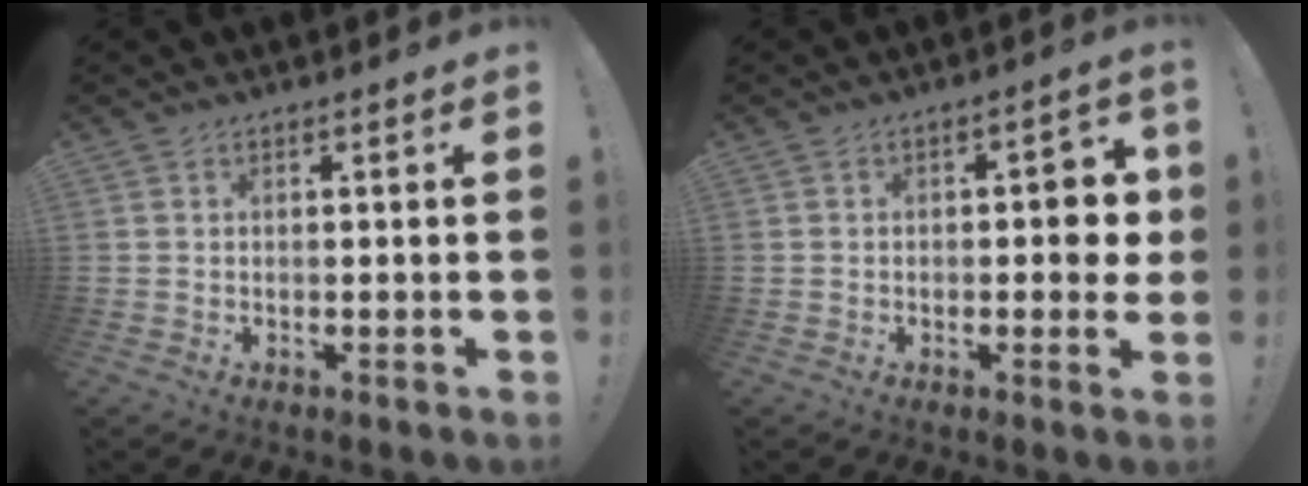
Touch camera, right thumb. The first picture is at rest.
{"total": 5.7, "force": [-0.6, 3.2, 4.7], "torque": [-0.046, 0.006, -0.013]}